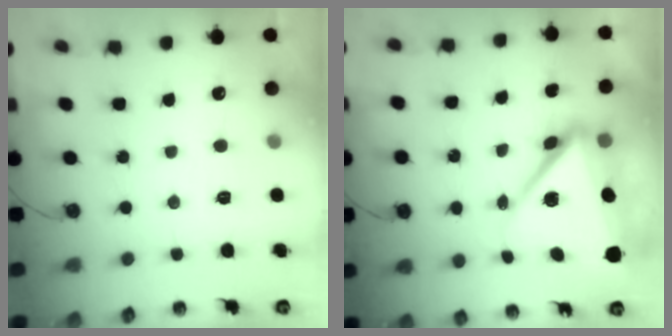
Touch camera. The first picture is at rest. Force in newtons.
{"total": 12.4, "press": 12.3, "slide": 1.5}